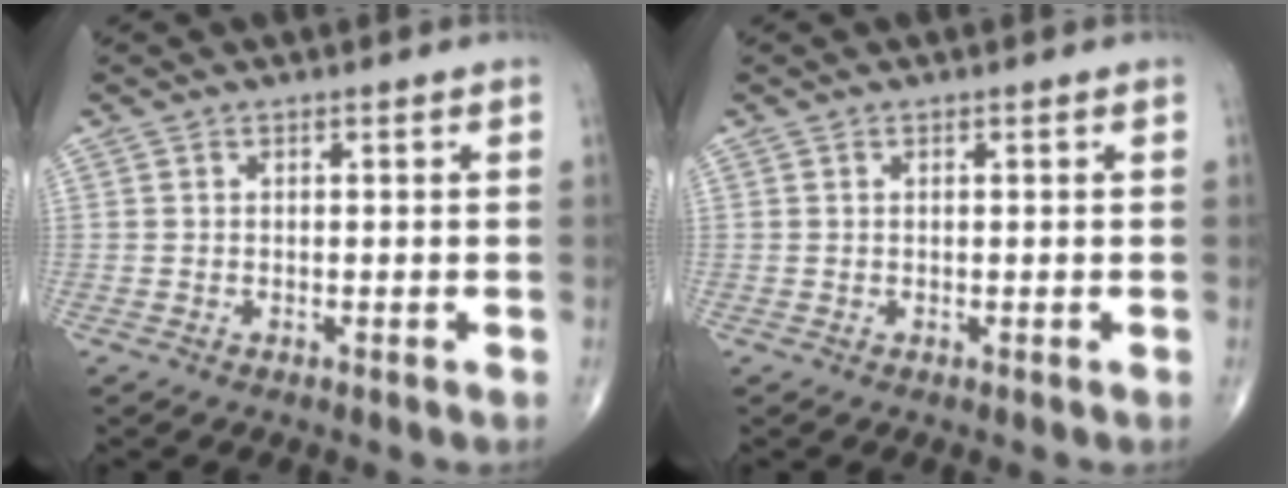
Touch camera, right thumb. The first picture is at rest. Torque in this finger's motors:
{"motor_torque": [-0.08, -0.17, 0.02, 0.06, 0.02]}